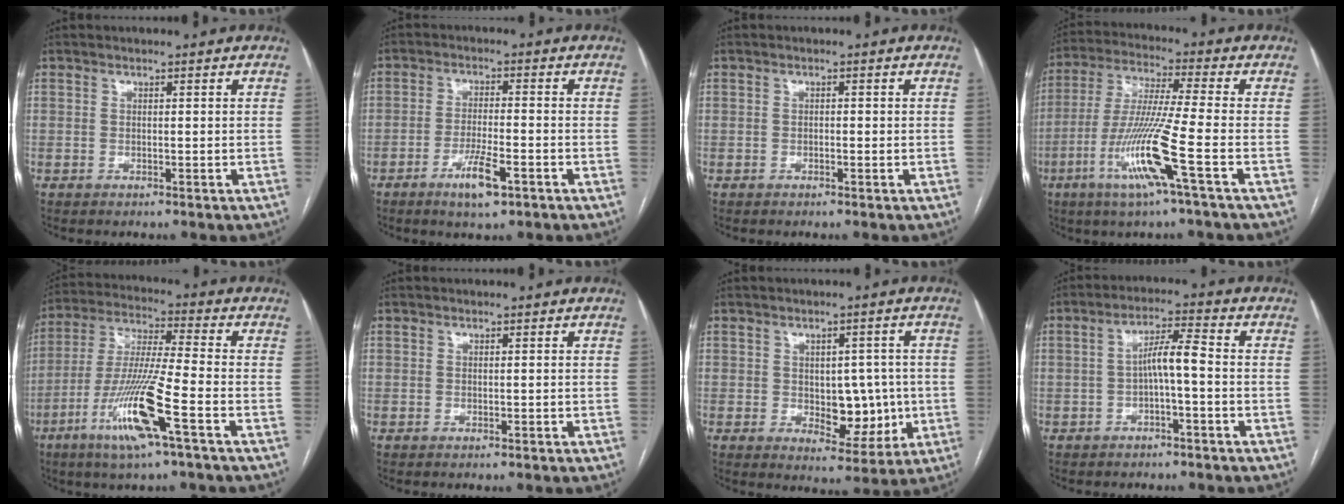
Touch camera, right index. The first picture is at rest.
{"total": 6.1, "force": [-3.3, 0.9, 5.0], "torque": [-0.095, -0.006, -0.055]}
{"total": 0.6, "force": [-0.2, 0.2, 0.5], "torque": [-0.009, 0.002, -0.002]}
{"total": 13.2, "force": [-5.3, -1.4, 12.0], "torque": [-0.245, -0.019, -0.105]}
{"total": 14.0, "force": [-6.3, -0.1, 12.5], "torque": [-0.259, -0.017, -0.119]}
{"total": 0.0}
{"total": 7.4, "force": [-0.6, 4.3, 5.9], "torque": [-0.067, 0.007, 0.007]}
{"total": 5.0, "force": [-0.9, 0.5, 4.9], "torque": [-0.086, 0.019, -0.014]}